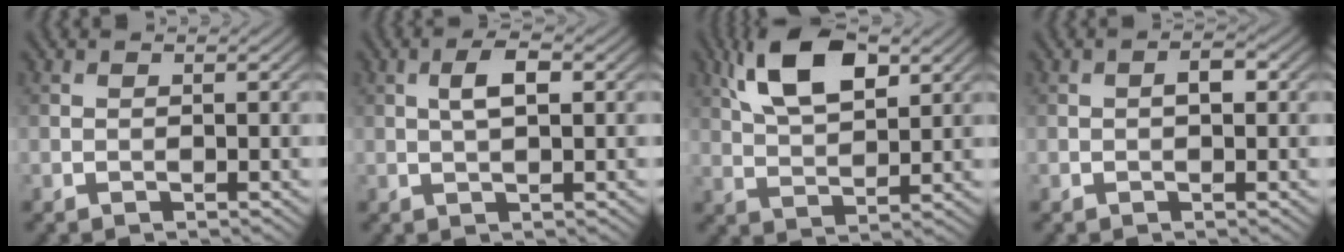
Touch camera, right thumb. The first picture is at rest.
{"total": 3.0, "force": [0.7, 1.0, 2.8], "torque": [-0.056, 0.008, 0.011]}
{"total": 9.7, "force": [4.7, 4.2, 7.3], "torque": [-0.152, 0.014, 0.092]}
{"total": 1.7, "force": [0.1, 0.8, 1.4], "torque": [-0.020, 0.005, -0.001]}